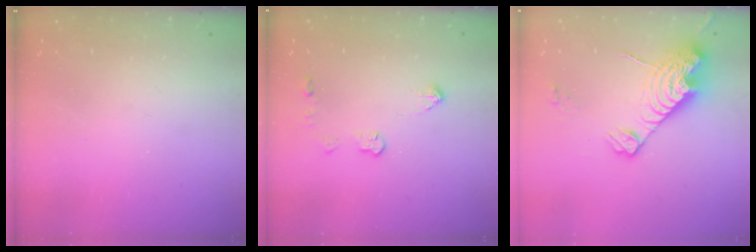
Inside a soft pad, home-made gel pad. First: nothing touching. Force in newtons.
{"total": 6.2, "press": 6.2, "slide": 0.3}
{"total": 13.3, "press": 13.2, "slide": 1.1}